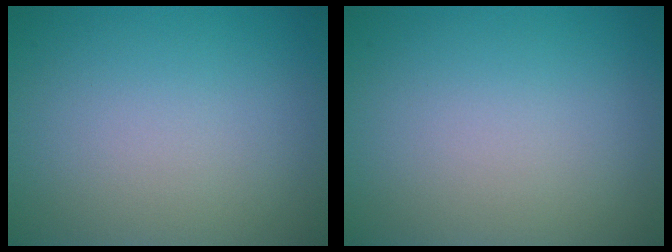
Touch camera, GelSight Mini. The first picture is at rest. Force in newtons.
{"total": 0.0}